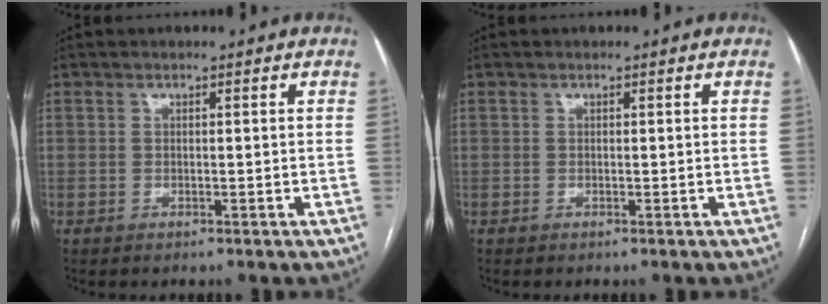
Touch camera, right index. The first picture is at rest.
{"total": 0.0}